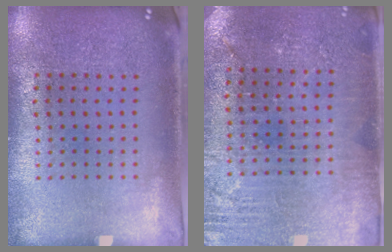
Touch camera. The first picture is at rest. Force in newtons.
{"total": 2.8, "press": 2.8, "slide": 0.4}